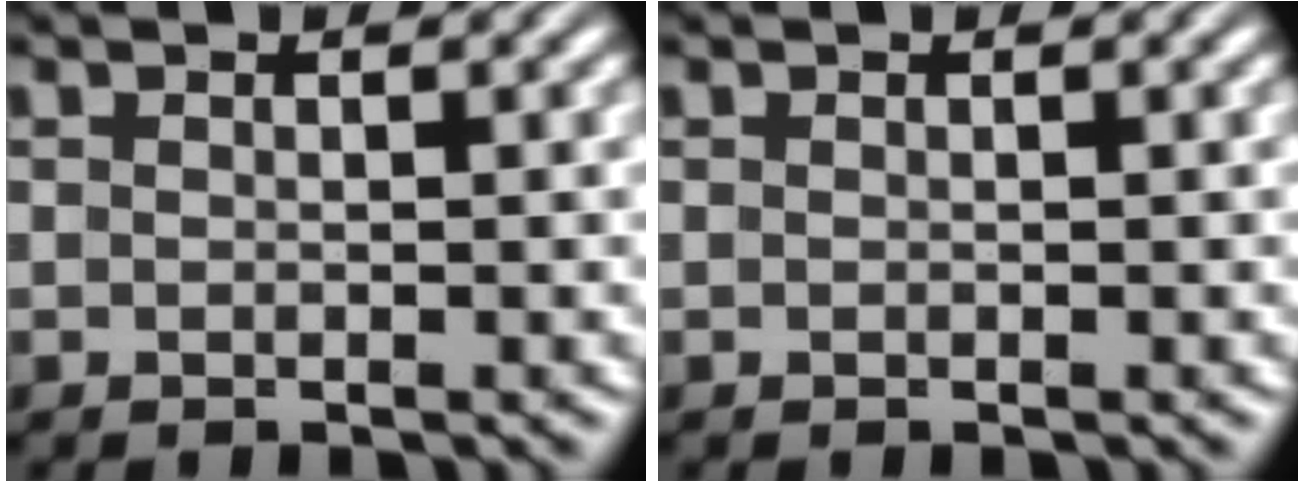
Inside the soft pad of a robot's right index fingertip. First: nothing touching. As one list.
[{"total": 0.0}]